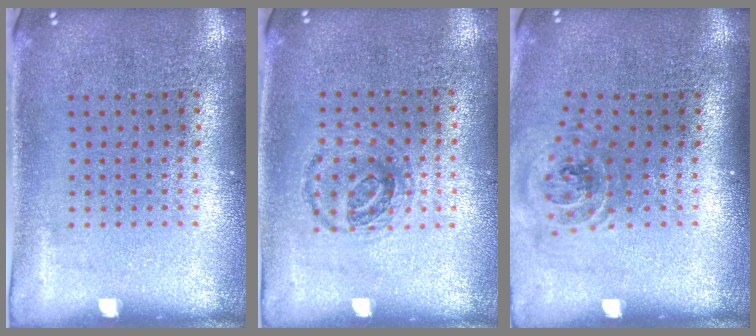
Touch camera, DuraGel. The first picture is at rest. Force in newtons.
{"total": 0.9, "press": 0.8, "slide": 0.3}
{"total": 1.1, "press": 1.0, "slide": 0.2}